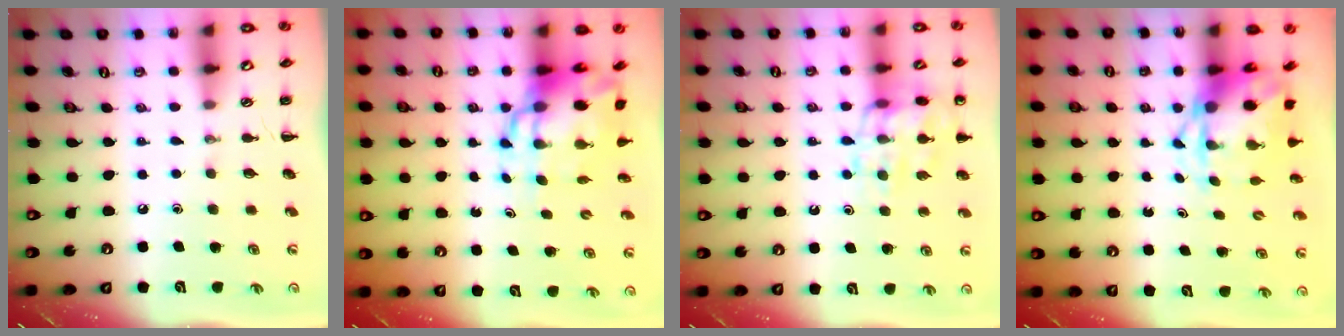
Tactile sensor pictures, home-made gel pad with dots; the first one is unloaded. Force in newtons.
{"total": 11.1, "press": 10.8, "slide": 2.9}
{"total": 14.5, "press": 14.4, "slide": 2.0}
{"total": 7.1, "press": 7.0, "slide": 1.1}